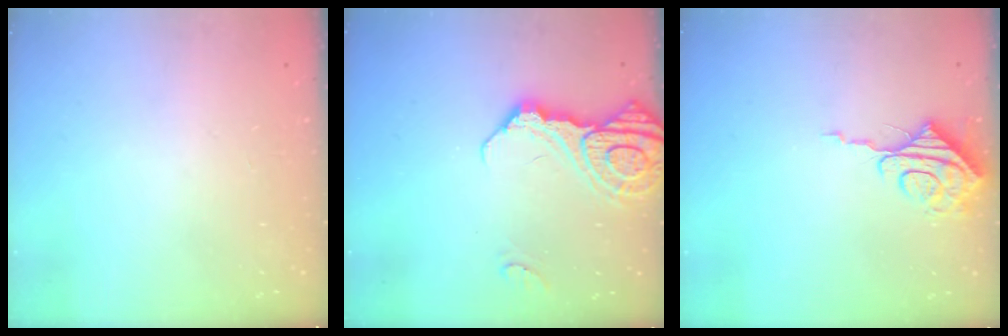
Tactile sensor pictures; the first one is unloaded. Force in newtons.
{"total": 15.5, "press": 15.3, "slide": 1.8}
{"total": 8.4, "press": 8.3, "slide": 0.8}